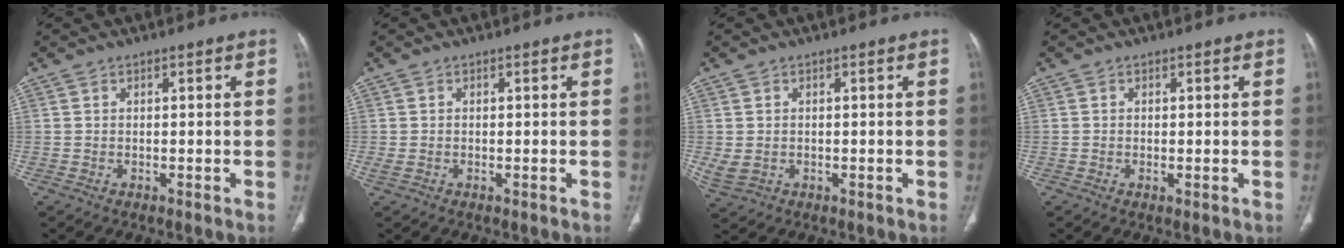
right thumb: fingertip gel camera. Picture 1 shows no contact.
{"total": 1.0, "force": [-0.2, 0.4, 0.9], "torque": [-0.030, 0.000, -0.002]}
{"total": 3.1, "force": [-0.2, 2.3, 2.0], "torque": [-0.055, 0.006, 0.009]}
{"total": 1.0, "force": [-0.2, 0.2, 0.9], "torque": [-0.022, -0.005, -0.003]}